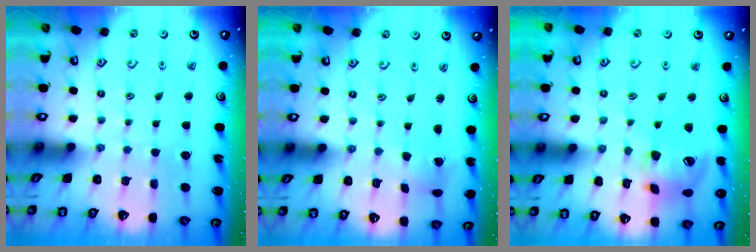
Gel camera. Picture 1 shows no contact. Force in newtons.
{"total": 1.1, "press": 1.0, "slide": 0.1}
{"total": 16.7, "press": 16.5, "slide": 2.3}